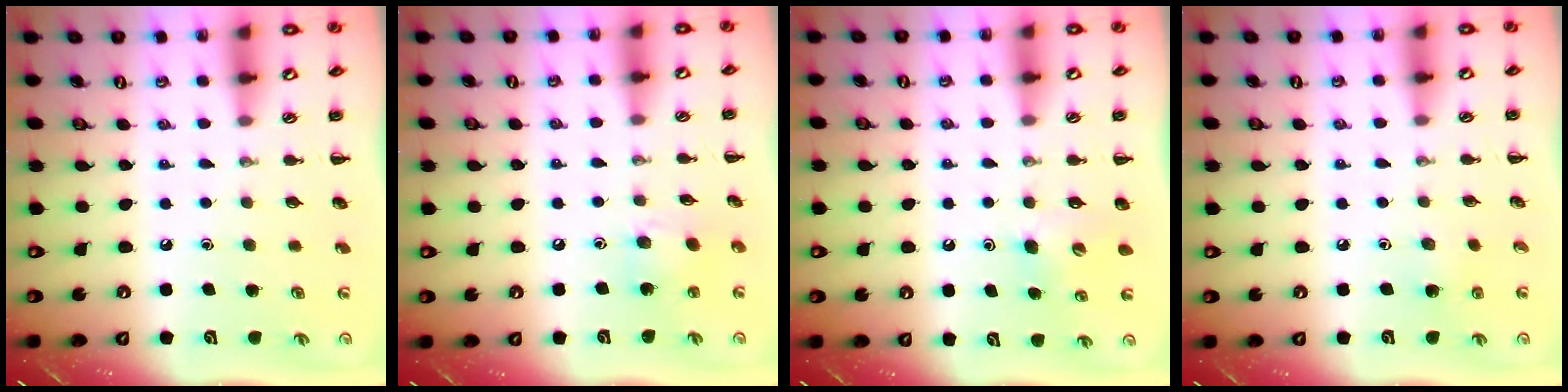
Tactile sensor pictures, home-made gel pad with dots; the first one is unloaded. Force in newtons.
{"total": 8.9, "press": 8.6, "slide": 2.2}
{"total": 4.9, "press": 4.7, "slide": 1.4}
{"total": 3.1, "press": 2.9, "slide": 1.0}